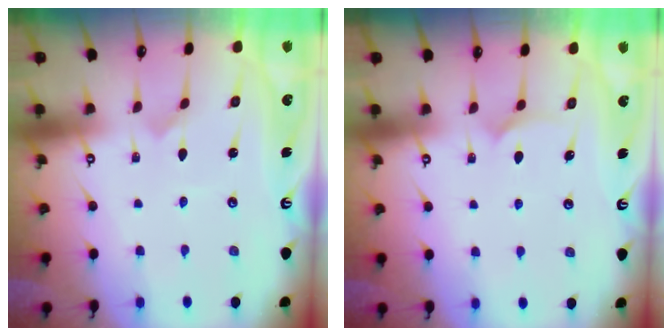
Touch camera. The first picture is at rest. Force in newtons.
{"total": 6.1, "press": 6.1, "slide": 0.3}